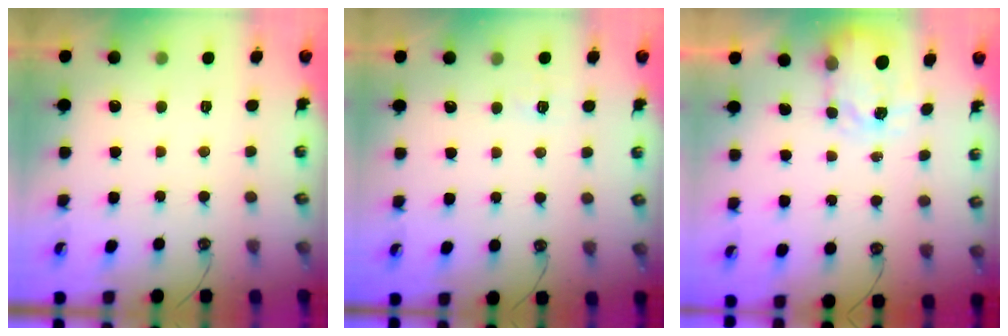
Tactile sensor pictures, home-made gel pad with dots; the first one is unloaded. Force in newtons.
{"total": 2.8, "press": 2.8, "slide": 0.4}
{"total": 4.0, "press": 3.9, "slide": 0.6}